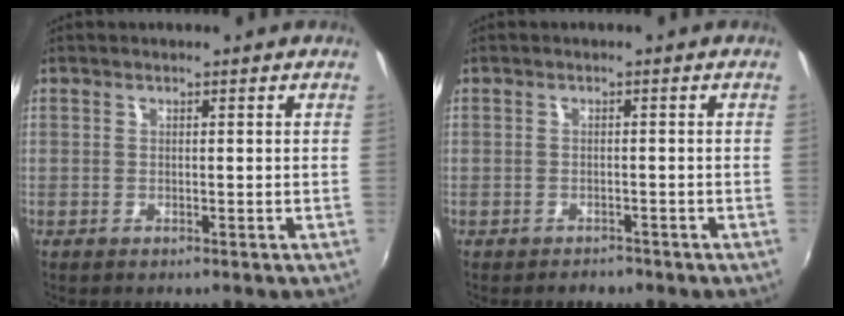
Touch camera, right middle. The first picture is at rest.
{"total": 2.1, "force": [-1.8, 0.8, 0.4], "torque": [-0.012, -0.007, -0.027]}